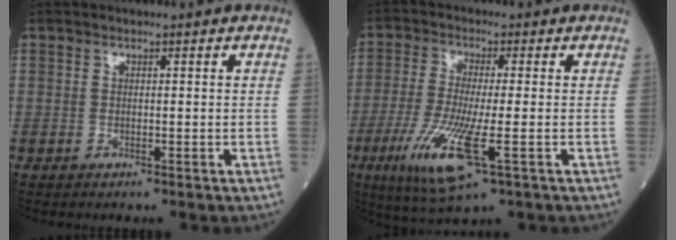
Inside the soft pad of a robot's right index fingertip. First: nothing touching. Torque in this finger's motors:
{"motor_torque": [1.56, -0.58, 0.81, 0.21]}